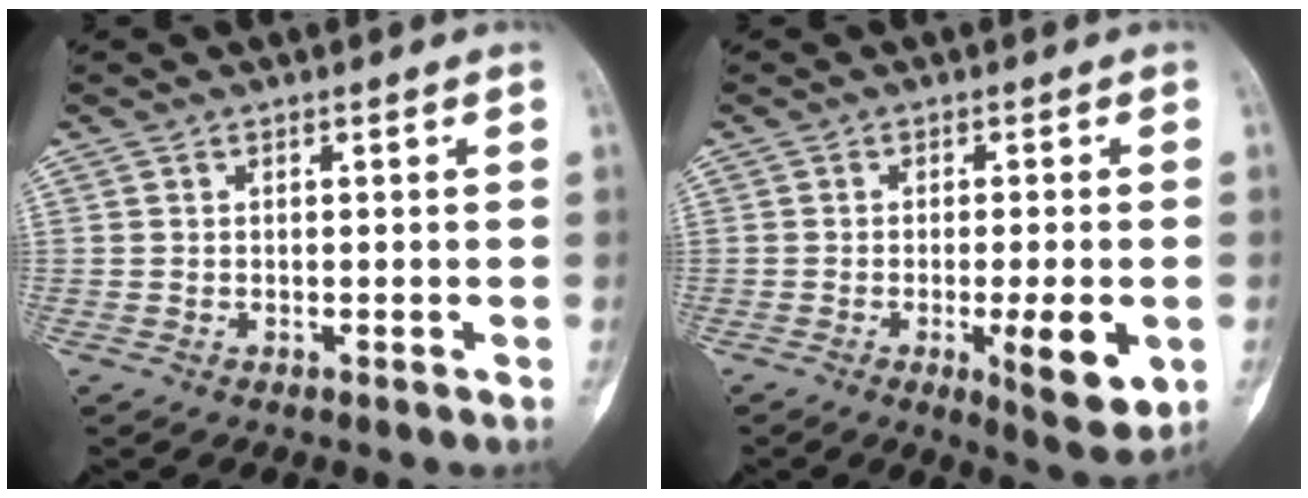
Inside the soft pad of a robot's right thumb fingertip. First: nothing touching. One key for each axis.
{"total": 9.1, "fx": -2.4, "fy": 2.2, "fz": 8.5, "tx": -0.116, "ty": -0.015, "tz": -0.029}